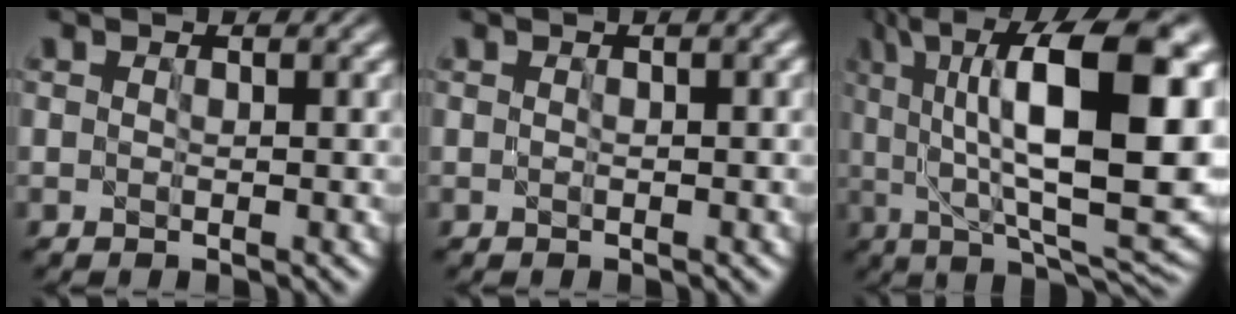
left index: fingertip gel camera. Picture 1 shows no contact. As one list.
[{"total": 1.2, "force": [0.2, 0.3, 1.2], "torque": [-0.024, 0.004, 0.000]}, {"total": 16.4, "force": [3.9, 5.4, 15.0], "torque": [-0.231, 0.012, 0.066]}]